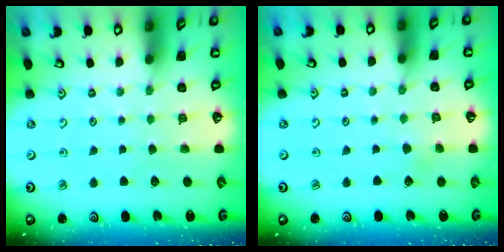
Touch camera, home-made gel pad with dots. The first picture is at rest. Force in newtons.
{"total": 2.4, "press": 2.4, "slide": 0.3}